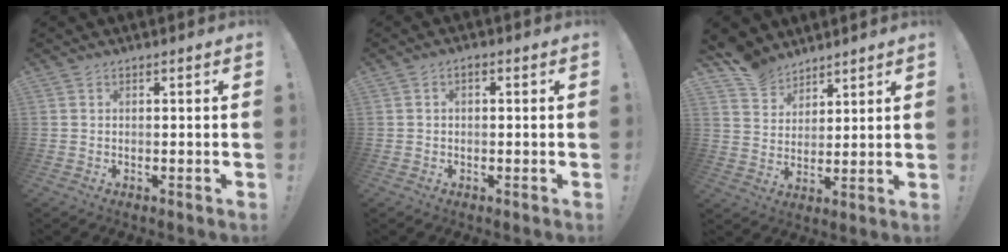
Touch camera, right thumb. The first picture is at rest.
{"total": 1.2, "force": [-0.7, 0.7, 0.7], "torque": [-0.016, 0.007, -0.012]}
{"total": 9.3, "force": [7.5, 5.3, 1.7], "torque": [-0.031, -0.056, 0.148]}